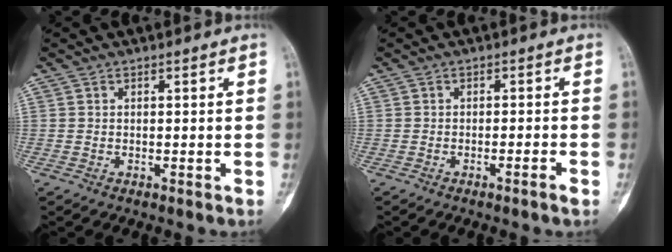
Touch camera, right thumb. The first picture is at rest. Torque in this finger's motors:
{"motor_torque": [-0.94, -0.02, -0.13, 0.08, -0.06]}